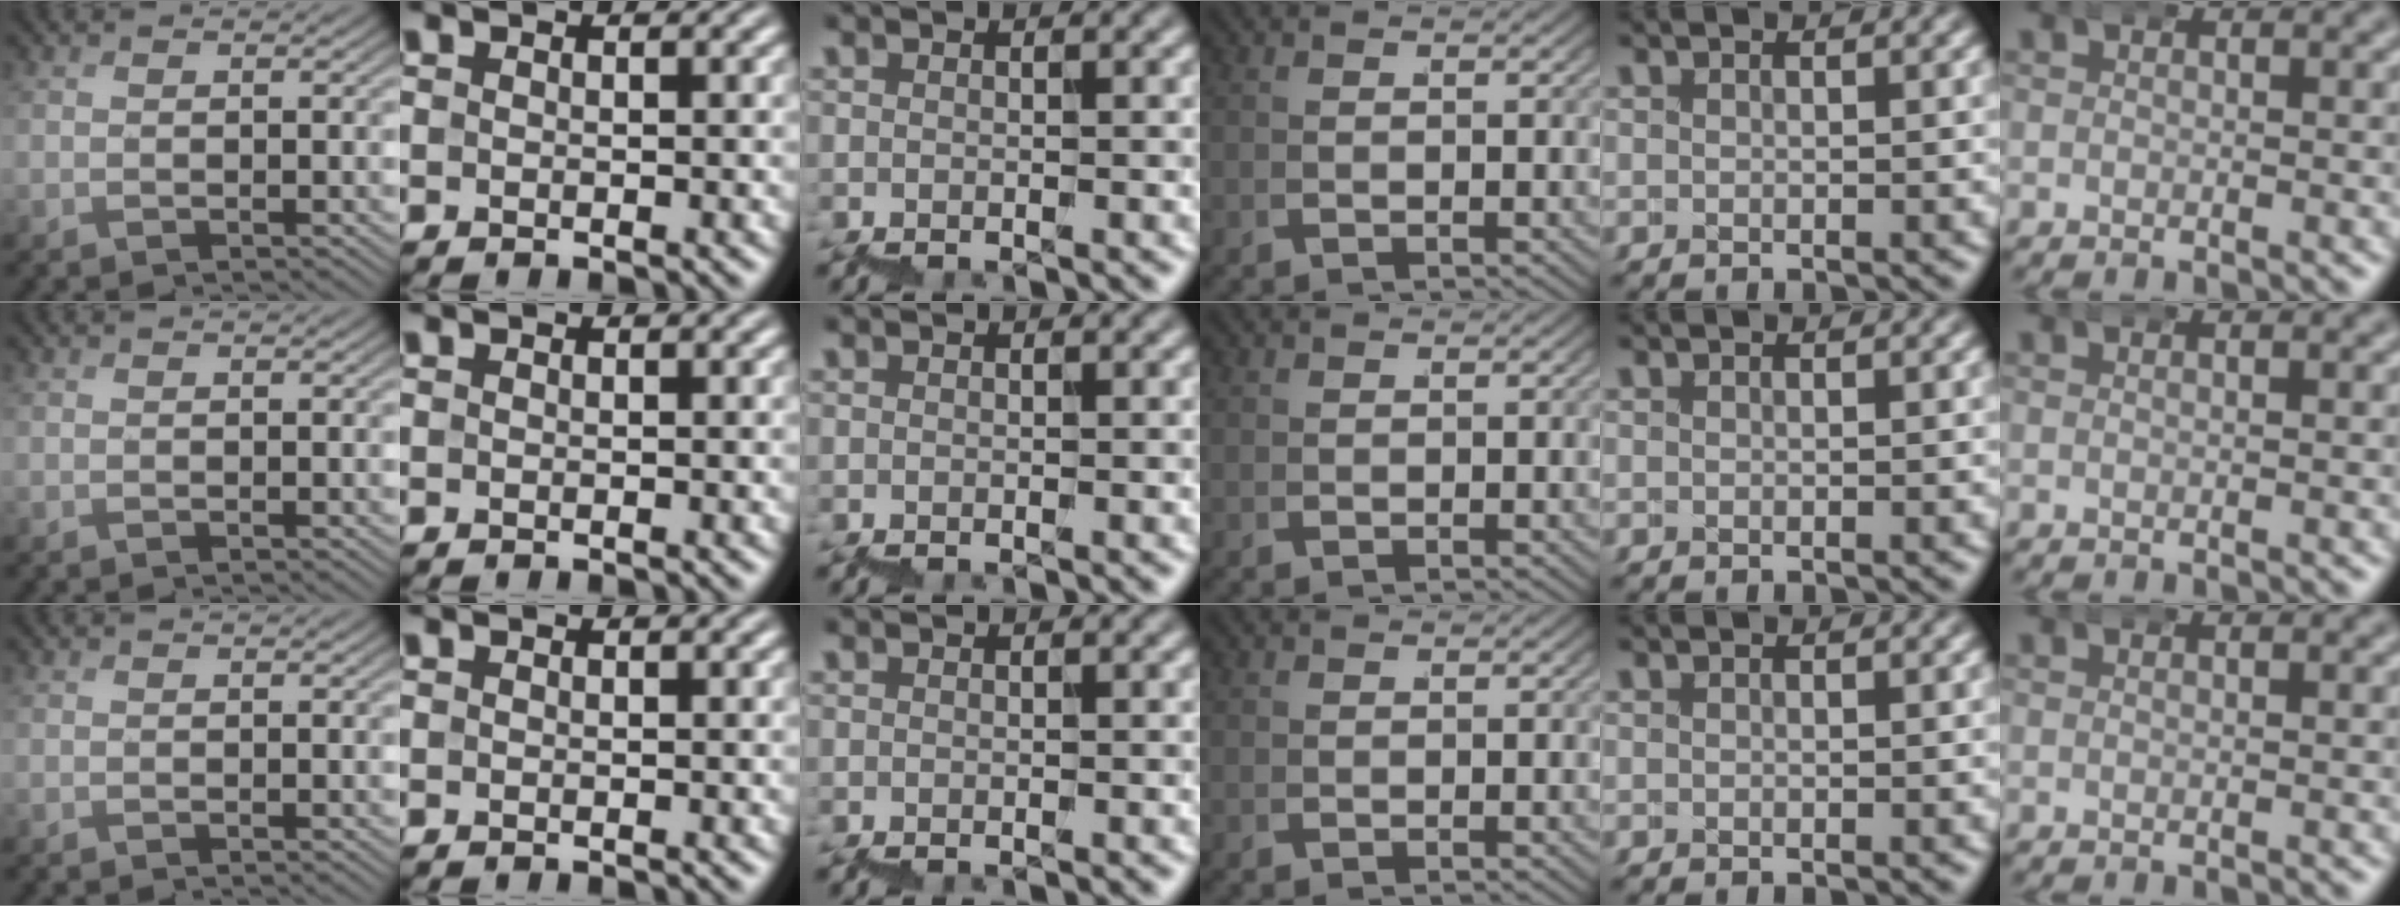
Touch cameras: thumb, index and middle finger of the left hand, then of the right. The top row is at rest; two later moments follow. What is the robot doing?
{"motion": "wrap", "object": "bubble wrap"}